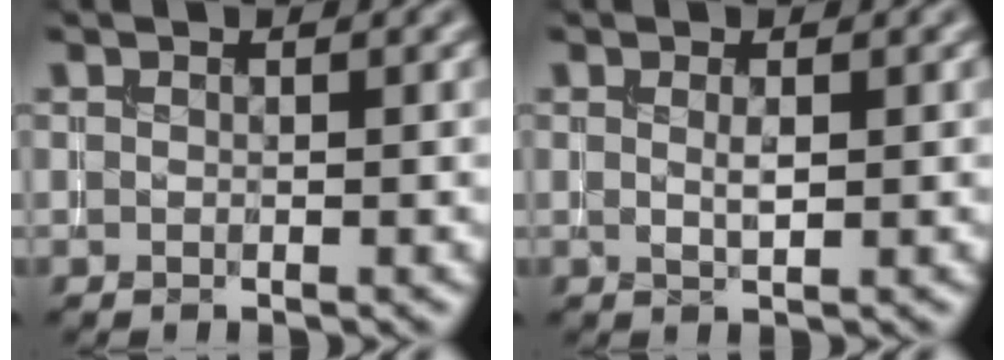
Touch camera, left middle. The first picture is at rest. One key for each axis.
{"total": 1.1, "fx": 0.3, "fy": 0.3, "fz": 1.0, "tx": -0.019, "ty": -0.001, "tz": 0.005}